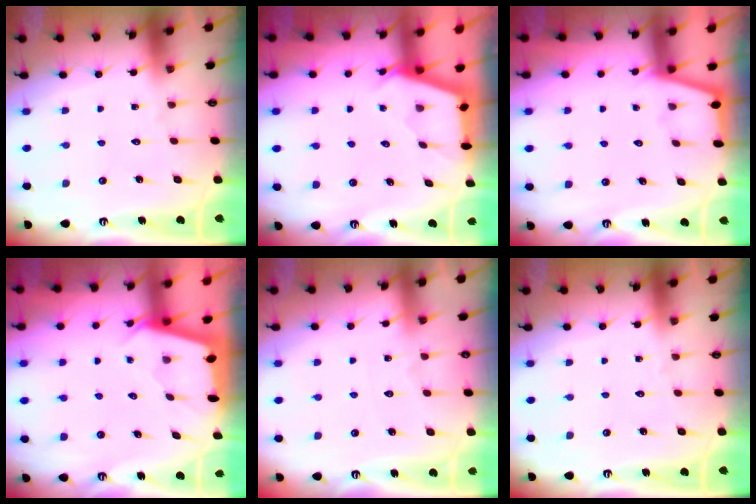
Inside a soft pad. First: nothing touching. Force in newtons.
{"total": 2.4, "press": 2.4, "slide": 0.3}
{"total": 1.2, "press": 1.1, "slide": 0.3}
{"total": 2.2, "press": 2.1, "slide": 0.3}
{"total": 4.1, "press": 4.0, "slide": 0.6}
{"total": 0.0}